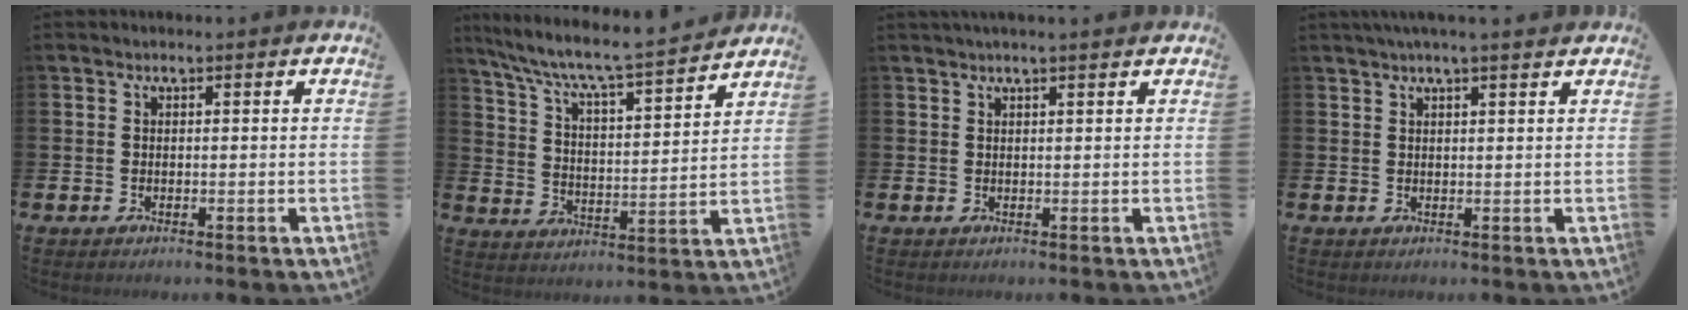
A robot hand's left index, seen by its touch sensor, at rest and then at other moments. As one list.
[{"total": 7.6, "force": [7.0, 0.2, 2.9], "torque": [-0.093, -0.057, 0.115]}, {"total": 1.3, "force": [1.1, -0.1, 0.6], "torque": [-0.011, 0.001, 0.020]}, {"total": 2.4, "force": [2.1, -0.1, 1.2], "torque": [-0.026, -0.003, 0.039]}]